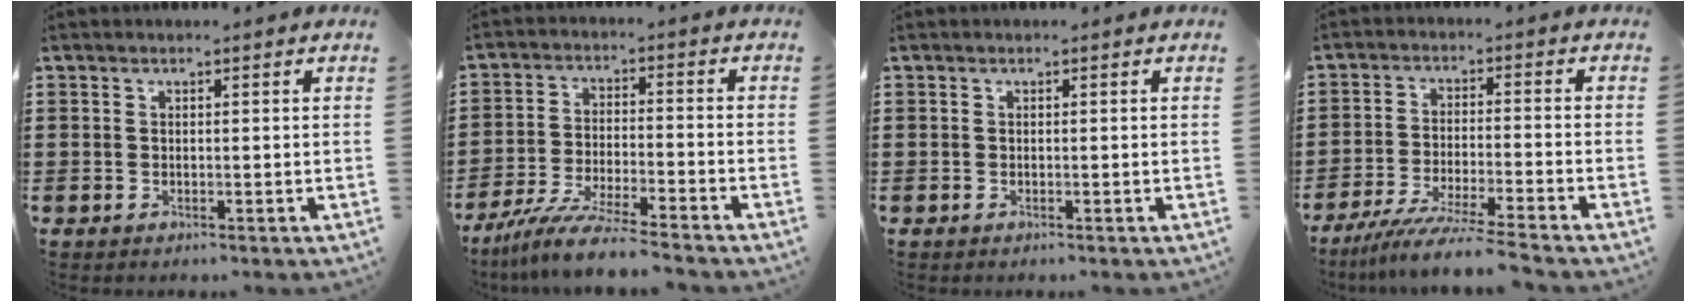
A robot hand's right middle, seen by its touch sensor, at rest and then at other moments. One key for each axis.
{"total": 7.9, "fx": -7.1, "fy": 0.0, "fz": 3.4, "tx": -0.072, "ty": -0.008, "tz": -0.138}
{"total": 0.0}
{"total": 6.9, "fx": -6.3, "fy": -0.6, "fz": 2.8, "tx": -0.059, "ty": -0.021, "tz": -0.121}